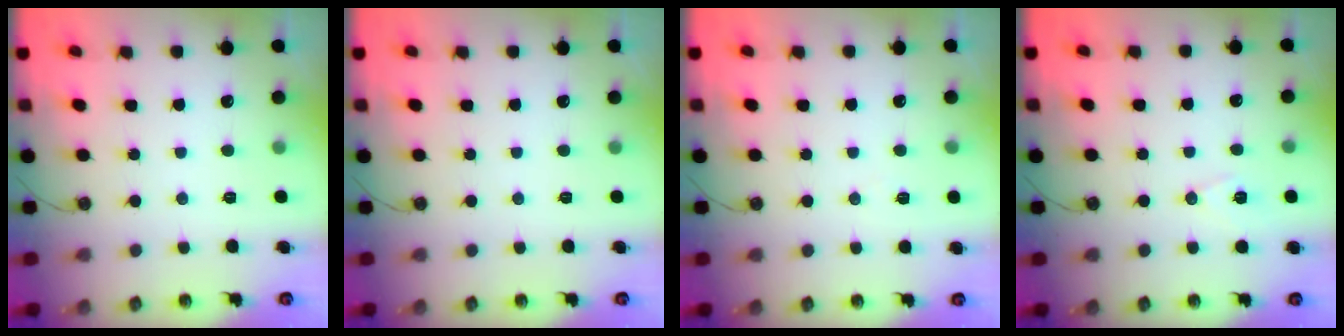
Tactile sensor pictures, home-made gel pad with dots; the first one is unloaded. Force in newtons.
{"total": 0.0}
{"total": 4.2, "press": 3.7, "slide": 1.9}
{"total": 7.0, "press": 5.9, "slide": 3.8}